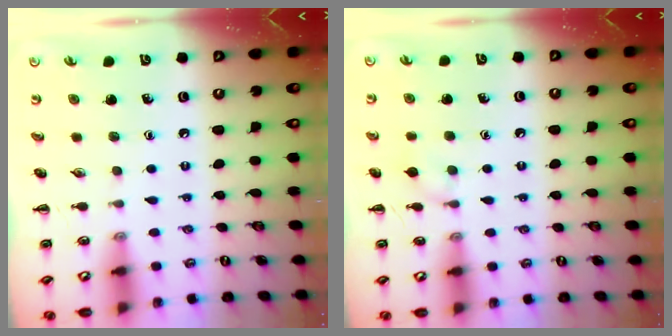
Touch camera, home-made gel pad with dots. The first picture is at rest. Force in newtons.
{"total": 5.9, "press": 5.6, "slide": 1.9}